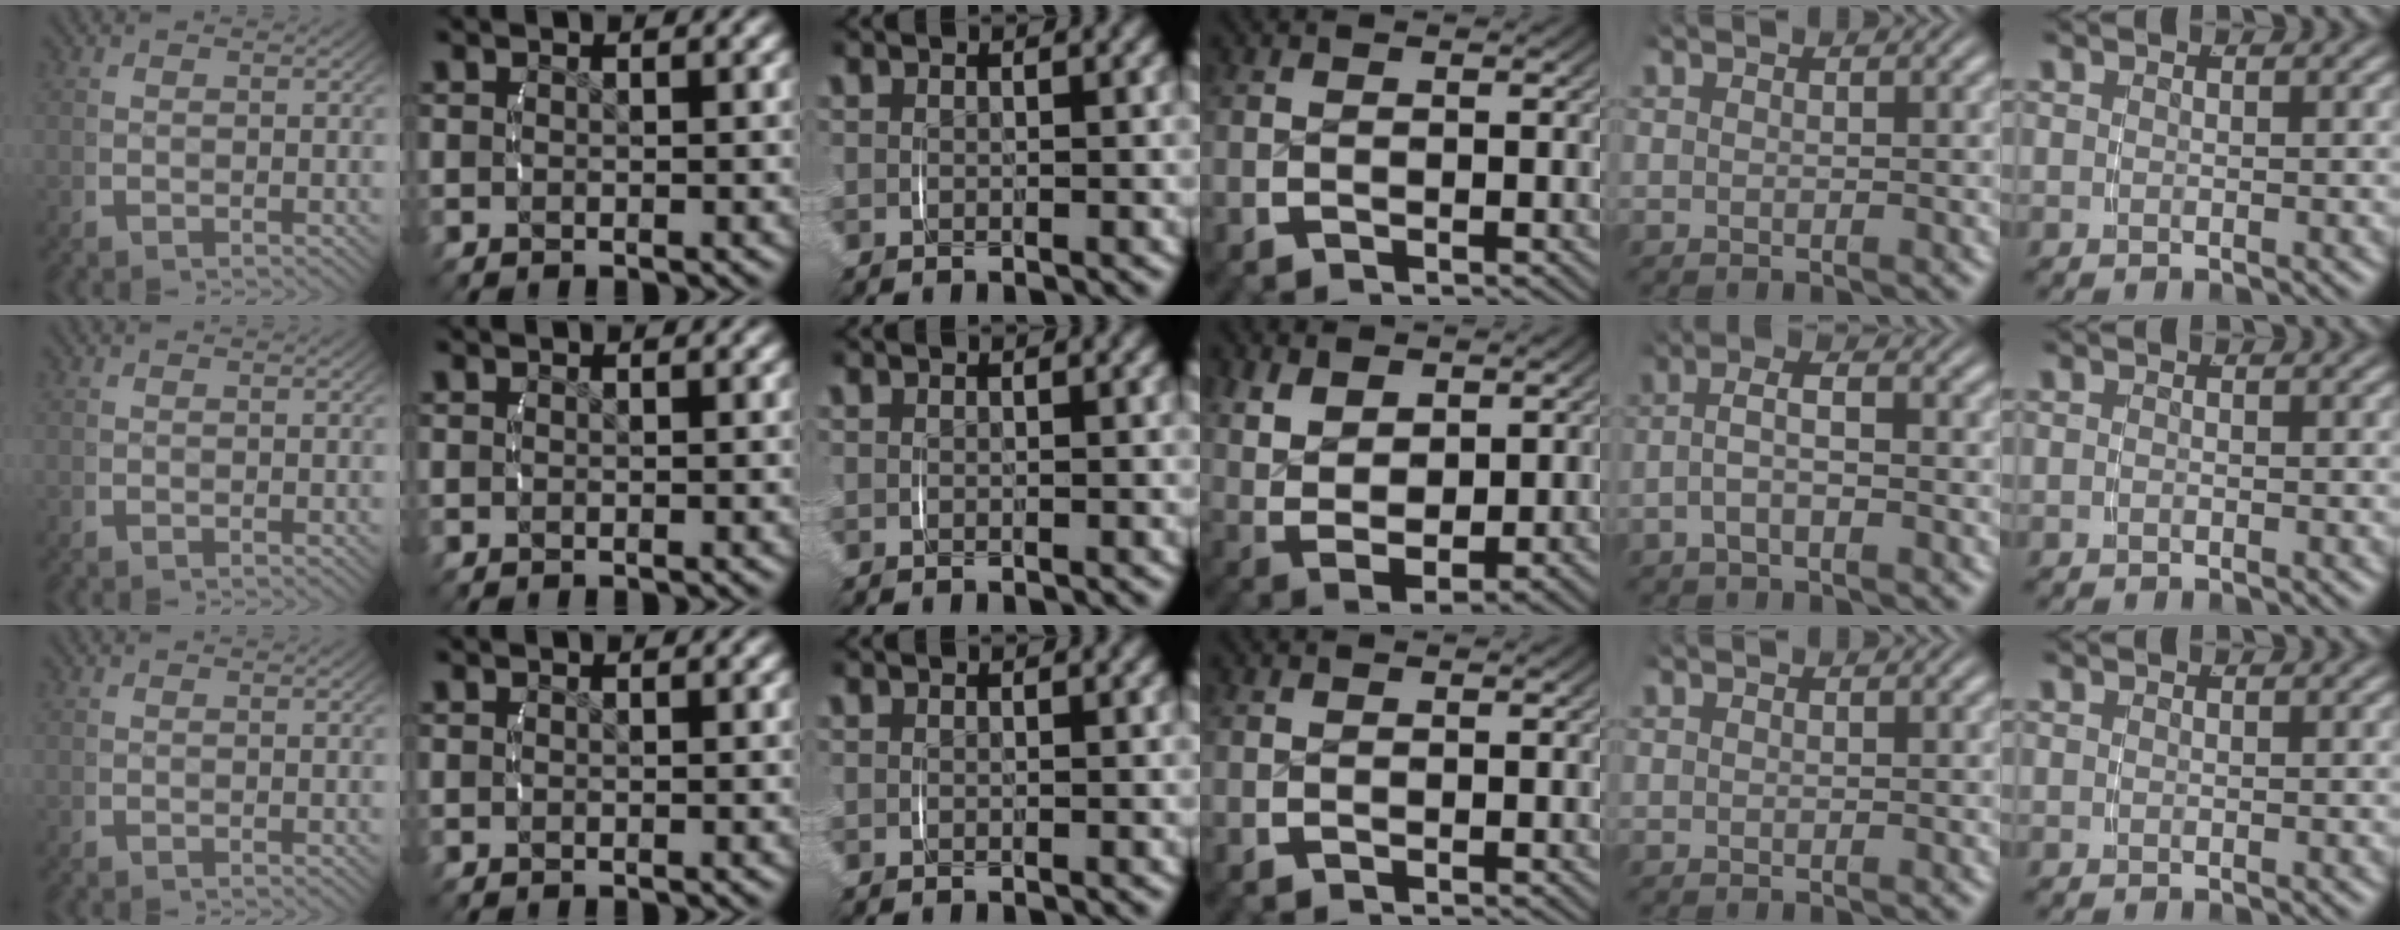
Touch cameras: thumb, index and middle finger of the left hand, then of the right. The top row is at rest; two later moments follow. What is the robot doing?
{"motion": "lift_and_place", "object": "scarf"}